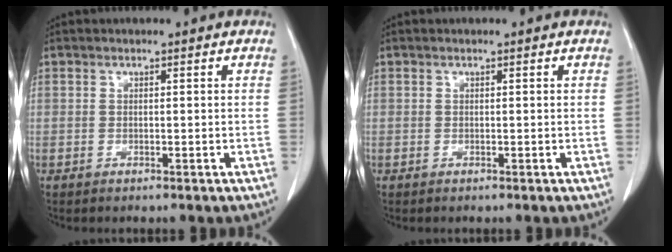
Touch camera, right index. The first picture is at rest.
{"total": 0.0}